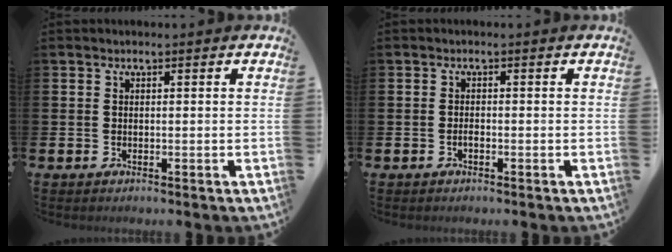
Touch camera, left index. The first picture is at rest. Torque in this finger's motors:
{"motor_torque": [0.21, 0.13, 0.00, 0.00]}